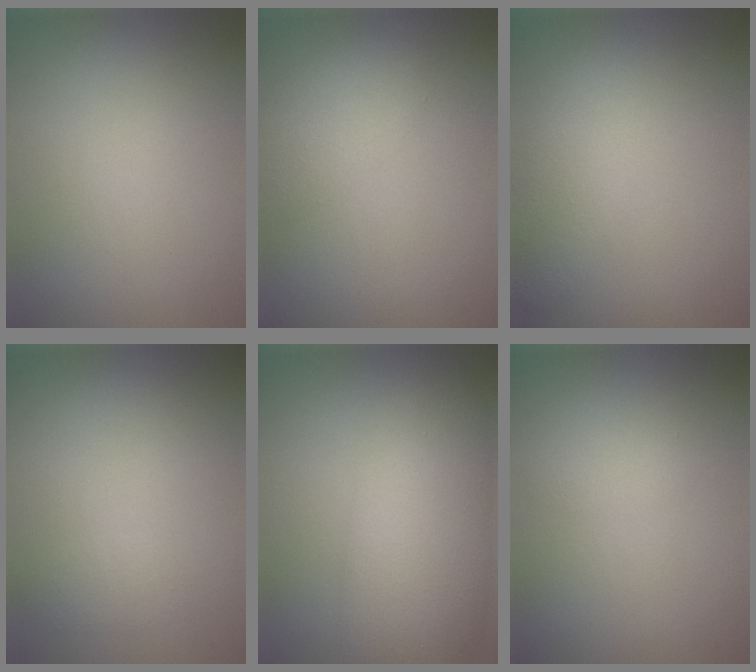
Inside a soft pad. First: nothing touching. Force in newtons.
{"total": 3.0, "press": 3.0, "slide": 0.1}
{"total": 3.8, "press": 3.8, "slide": 0.3}
{"total": 1.1, "press": 1.1, "slide": 0.0}
{"total": 8.9, "press": 8.9, "slide": 0.1}
{"total": 1.0, "press": 1.0, "slide": 0.2}